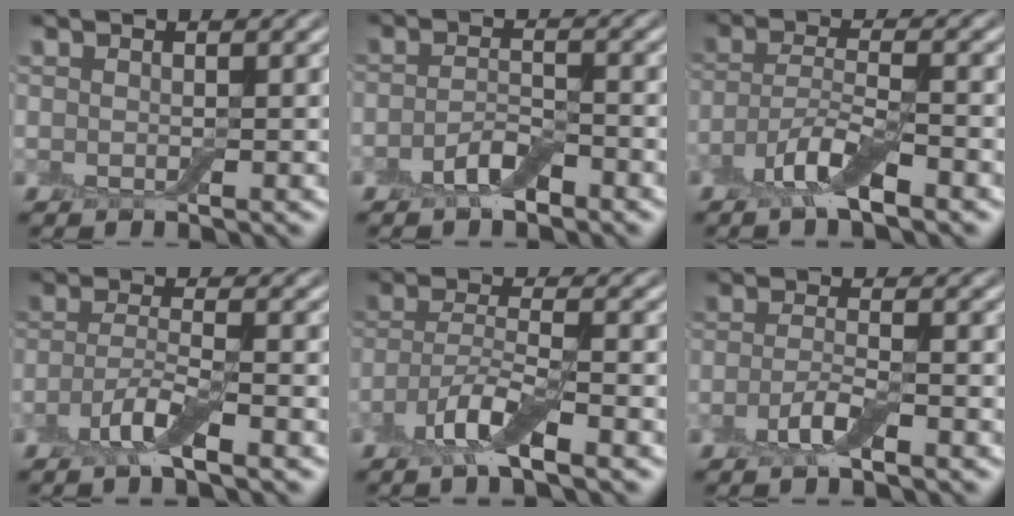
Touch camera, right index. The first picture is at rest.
{"total": 2.6, "force": [-1.7, 1.0, 1.7], "torque": [-0.034, 0.006, -0.035]}
{"total": 4.3, "force": [-2.7, 1.1, 3.2], "torque": [-0.064, 0.001, -0.061]}
{"total": 3.4, "force": [-1.9, 0.7, 2.8], "torque": [-0.059, -0.002, -0.047]}
{"total": 4.5, "force": [-2.7, 1.0, 3.5], "torque": [-0.070, -0.001, -0.061]}
{"total": 2.7, "force": [-1.5, 0.7, 2.2], "torque": [-0.046, 0.002, -0.037]}